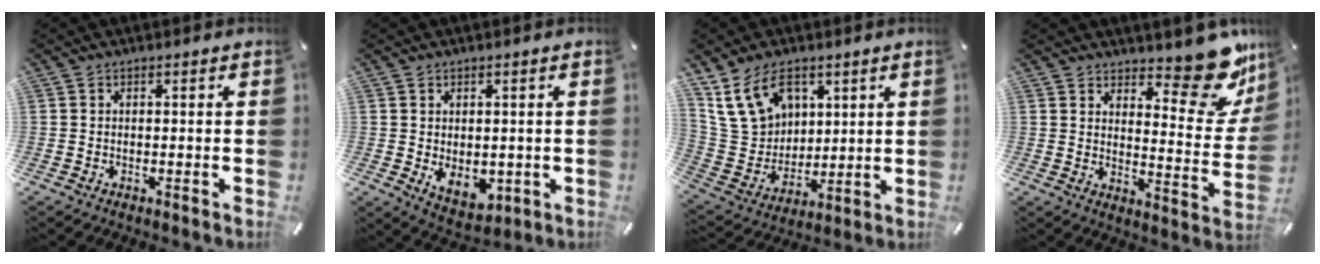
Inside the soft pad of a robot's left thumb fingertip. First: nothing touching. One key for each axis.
{"total": 5.4, "fx": 0.1, "fy": 4.2, "fz": 3.3, "tx": -0.046, "ty": -0.006, "tz": 0.003}
{"total": 13.9, "fx": 7.2, "fy": 10.3, "fz": 5.9, "tx": -0.124, "ty": -0.023, "tz": 0.146}
{"total": 16.0, "fx": 12.0, "fy": 6.9, "fz": 8.1, "tx": -0.069, "ty": -0.112, "tz": 0.199}